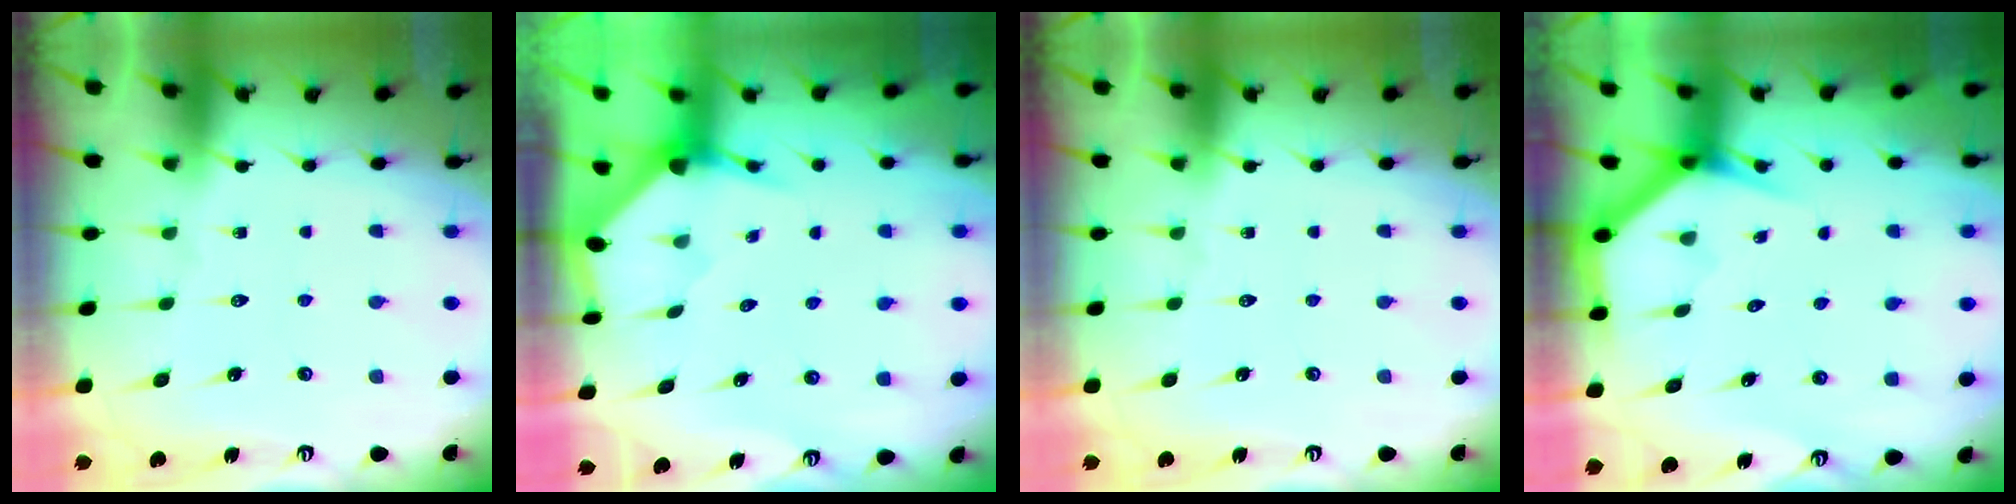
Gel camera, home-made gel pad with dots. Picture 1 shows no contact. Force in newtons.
{"total": 3.1, "press": 3.1, "slide": 0.1}
{"total": 0.0}
{"total": 3.5, "press": 3.5, "slide": 0.2}